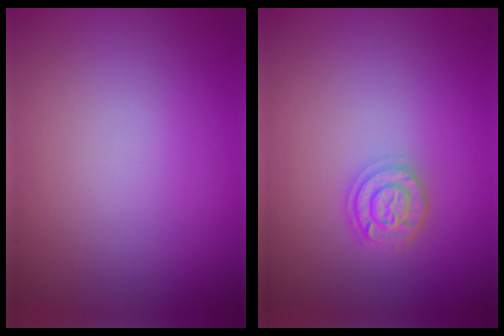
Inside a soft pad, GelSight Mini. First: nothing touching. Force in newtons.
{"total": 2.5, "press": 2.0, "slide": 1.4}